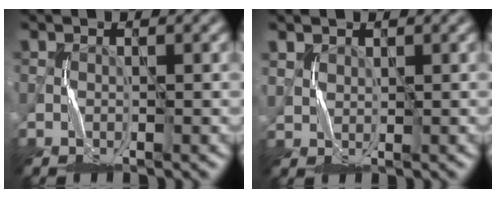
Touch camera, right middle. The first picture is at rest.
{"total": 1.8, "force": [1.5, 1.0, 0.0], "torque": [-0.010, 0.001, 0.032]}